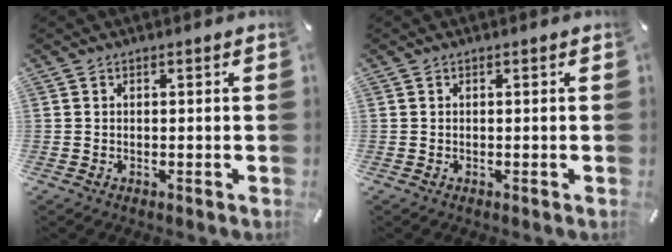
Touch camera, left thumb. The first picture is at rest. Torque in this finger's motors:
{"motor_torque": [0.00, 0.00, 0.00, 0.00, 0.00]}